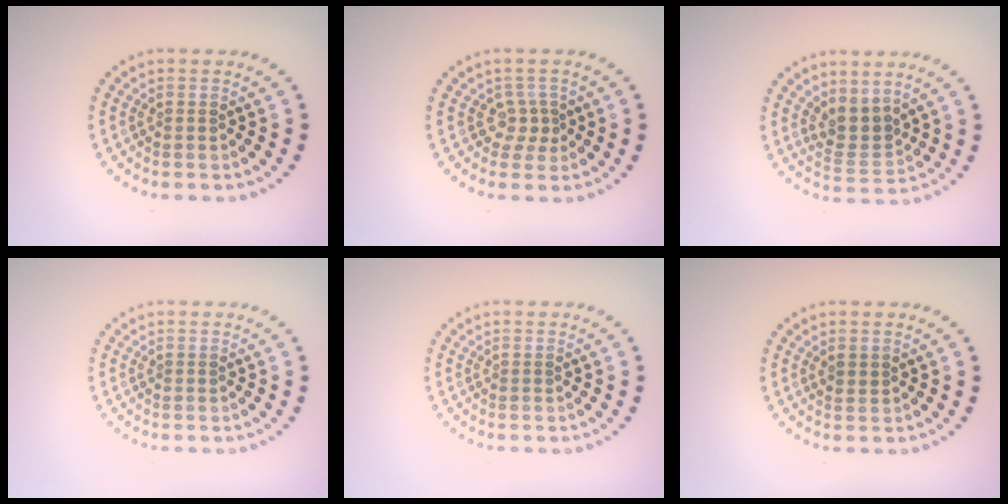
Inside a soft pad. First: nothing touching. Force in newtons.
{"total": 1.7, "press": 1.3, "slide": 1.2}
{"total": 2.9, "press": 2.2, "slide": 1.9}
{"total": 0.0}
{"total": 0.0}
{"total": 1.1, "press": 1.0, "slide": 0.5}